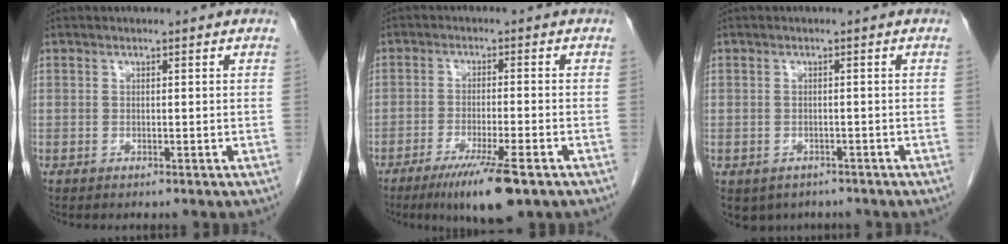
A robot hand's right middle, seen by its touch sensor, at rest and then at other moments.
{"total": 9.0, "force": [-5.7, 0.5, 6.9], "torque": [-0.119, -0.025, -0.089]}
{"total": 5.1, "force": [-3.8, 3.2, 1.1], "torque": [-0.015, 0.004, -0.046]}